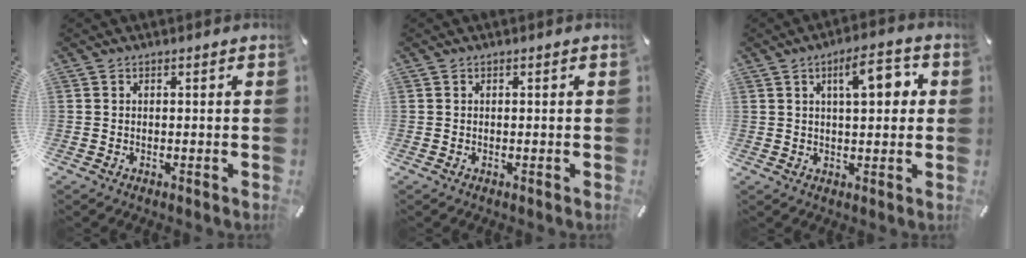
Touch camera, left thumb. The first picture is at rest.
{"total": 0.0}
{"total": 8.7, "force": [2.8, 3.4, 7.5], "torque": [-0.110, -0.003, 0.037]}